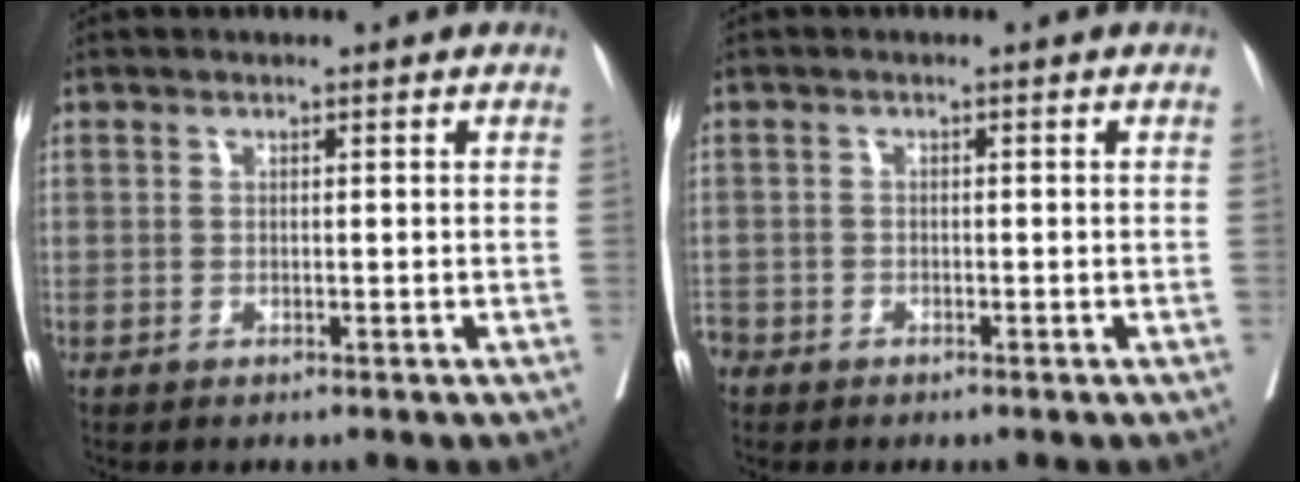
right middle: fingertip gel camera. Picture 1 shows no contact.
{"total": 2.6, "force": [-1.8, 1.8, 0.3], "torque": [-0.010, 0.002, -0.040]}